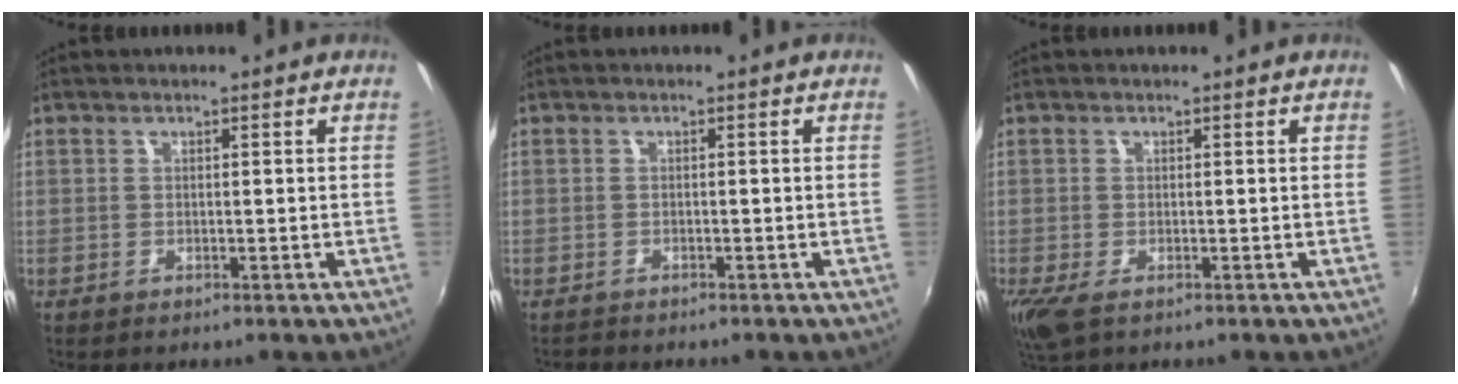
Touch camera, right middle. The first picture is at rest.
{"total": 1.5, "force": [-1.4, 0.4, 0.2], "torque": [-0.010, -0.006, -0.024]}
{"total": 3.4, "force": [-2.0, 1.6, 2.3], "torque": [-0.048, -0.016, -0.034]}